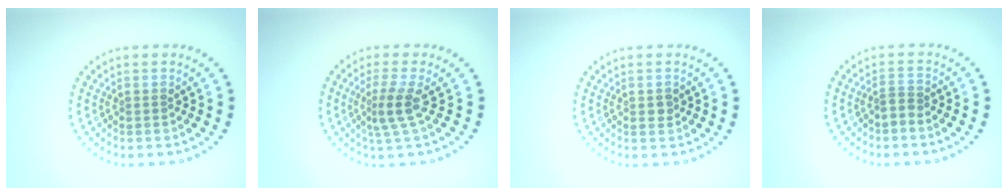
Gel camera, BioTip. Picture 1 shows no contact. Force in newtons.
{"total": 2.6, "press": 1.7, "slide": 1.9}
{"total": 0.9, "press": 0.9, "slide": 0.0}
{"total": 1.1, "press": 0.6, "slide": 0.9}